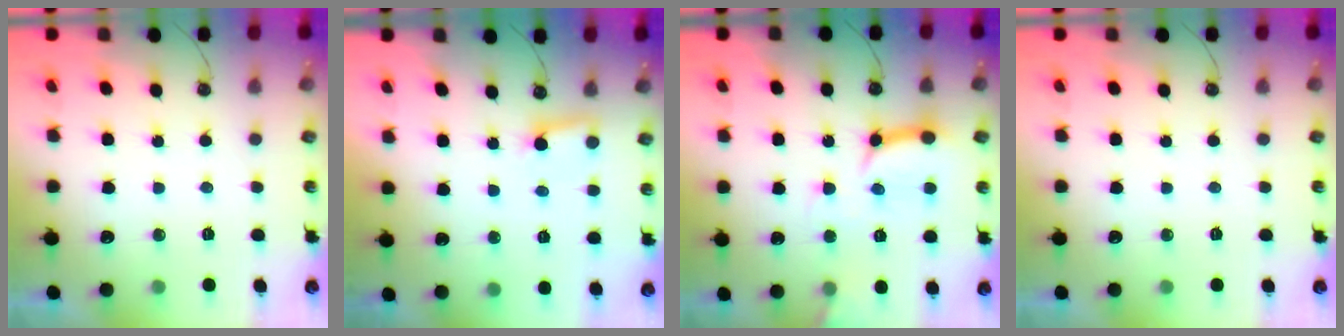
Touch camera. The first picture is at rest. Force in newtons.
{"total": 4.4, "press": 4.3, "slide": 0.4}
{"total": 12.2, "press": 12.2, "slide": 1.2}
{"total": 0.0}